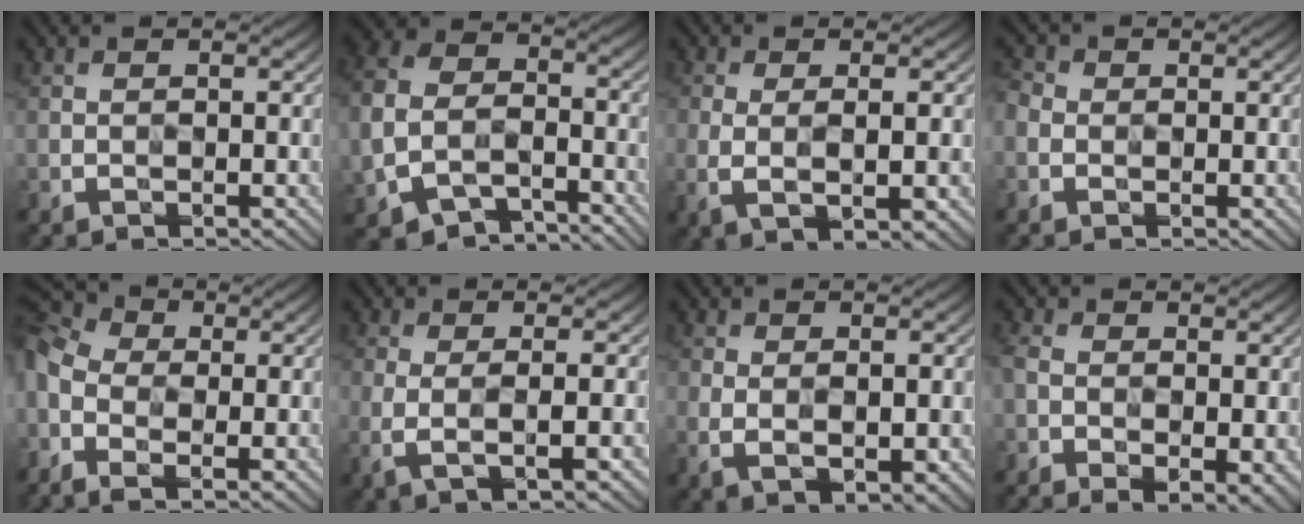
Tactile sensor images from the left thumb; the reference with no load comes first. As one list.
[{"total": 9.2, "force": [-4.6, 6.5, 4.7], "torque": [-0.130, -0.024, -0.094]}, {"total": 4.5, "force": [-0.2, 1.4, 4.2], "torque": [-0.093, -0.009, 0.000]}, {"total": 1.9, "force": [-0.2, 1.8, 0.5], "torque": [-0.024, 0.003, -0.010]}, {"total": 10.3, "force": [-1.1, 7.3, 7.3], "torque": [-0.199, 0.007, -0.023]}, {"total": 3.3, "force": [-0.2, 0.6, 3.2], "torque": [-0.068, 0.000, -0.008]}, {"total": 4.0, "force": [-0.1, 2.0, 3.4], "torque": [-0.075, -0.013, 0.005]}, {"total": 6.4, "force": [-1.3, 3.7, 5.1], "torque": [-0.124, -0.013, -0.020]}]